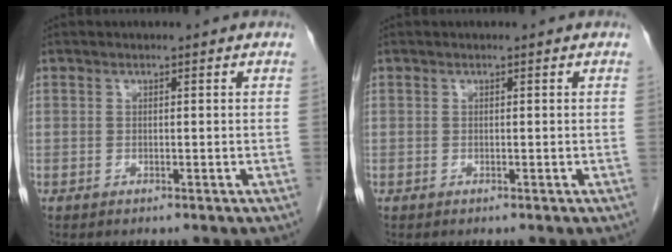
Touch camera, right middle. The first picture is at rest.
{"total": 0.0}